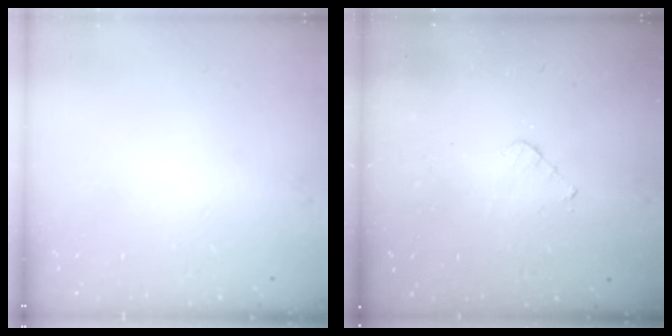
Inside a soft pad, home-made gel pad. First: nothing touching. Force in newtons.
{"total": 3.6, "press": 3.5, "slide": 0.3}